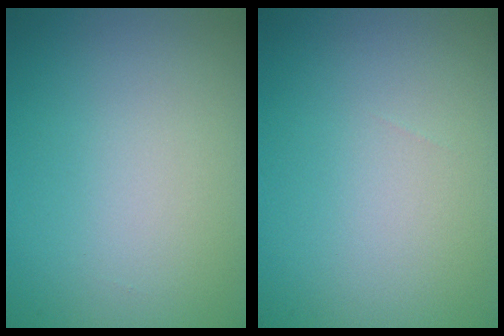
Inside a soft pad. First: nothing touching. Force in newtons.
{"total": 0.0}